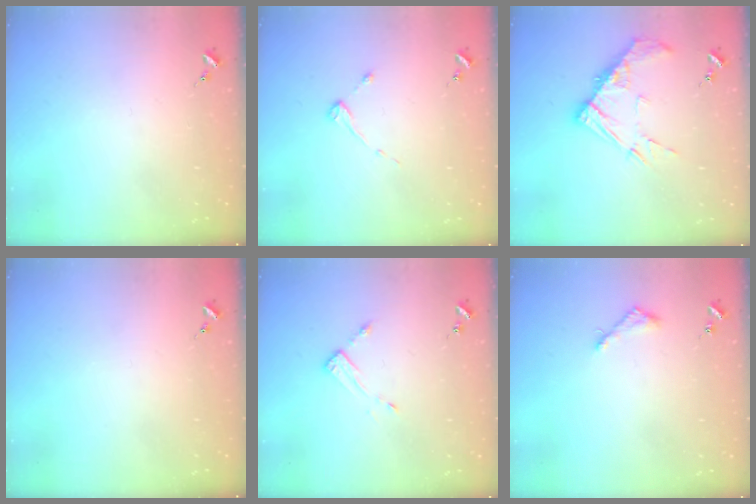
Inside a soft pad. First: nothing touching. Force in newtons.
{"total": 2.6, "press": 2.6, "slide": 0.4}
{"total": 12.4, "press": 12.3, "slide": 1.0}
{"total": 0.0}
{"total": 3.9, "press": 3.9, "slide": 0.4}
{"total": 3.9, "press": 3.9, "slide": 0.3}